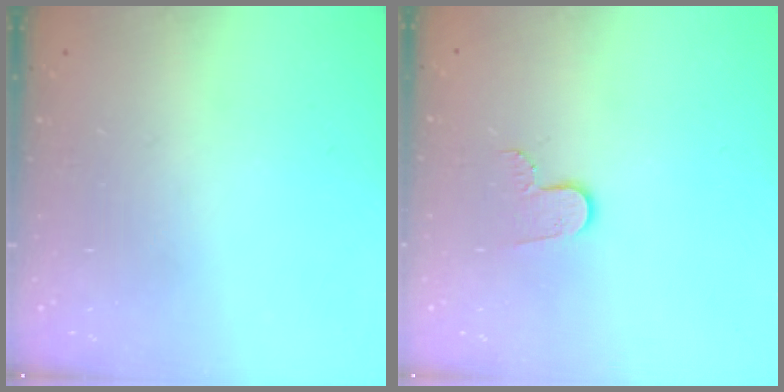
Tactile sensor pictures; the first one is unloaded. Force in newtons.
{"total": 7.0, "press": 7.0, "slide": 0.5}